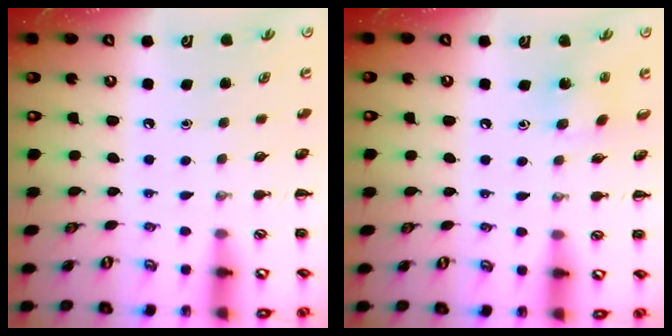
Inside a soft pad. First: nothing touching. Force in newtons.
{"total": 2.5, "press": 2.5, "slide": 0.6}